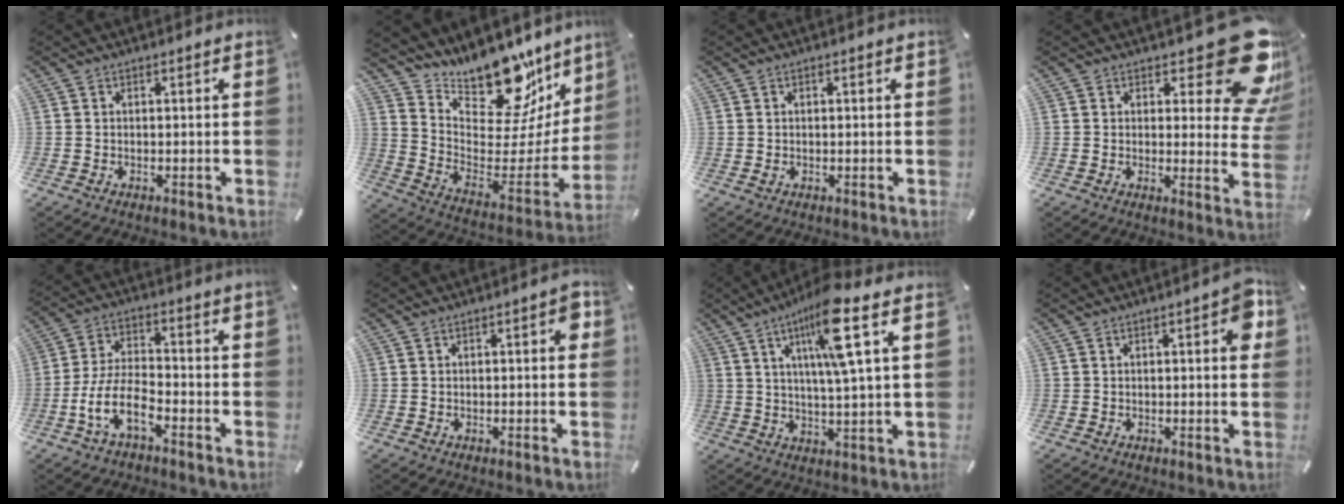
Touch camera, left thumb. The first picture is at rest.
{"total": 19.4, "force": [16.5, 8.4, 6.0], "torque": [-0.078, -0.147, 0.282]}
{"total": 0.7, "force": [0.0, 0.6, 0.3], "torque": [0.002, -0.001, -0.002]}
{"total": 18.3, "force": [10.6, 7.5, 12.9], "torque": [-0.147, -0.084, 0.179]}
{"total": 9.8, "force": [-5.3, 3.7, 7.4], "torque": [-0.163, 0.007, -0.098]}
{"total": 2.8, "force": [0.1, 1.2, 2.6], "torque": [-0.041, 0.005, -0.001]}
{"total": 13.3, "force": [5.7, 2.1, 11.9], "torque": [-0.202, -0.011, 0.091]}
{"total": 5.1, "force": [1.0, 1.8, 4.7], "torque": [-0.058, 0.001, 0.008]}